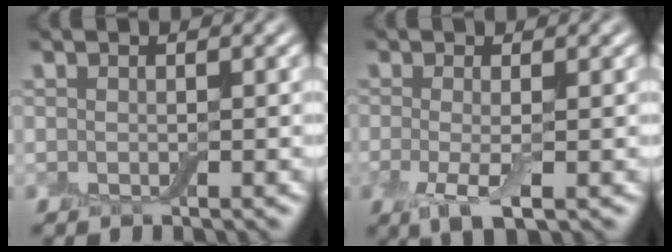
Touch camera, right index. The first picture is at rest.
{"total": 3.1, "force": [-0.7, 0.9, 2.9], "torque": [-0.063, -0.011, -0.016]}